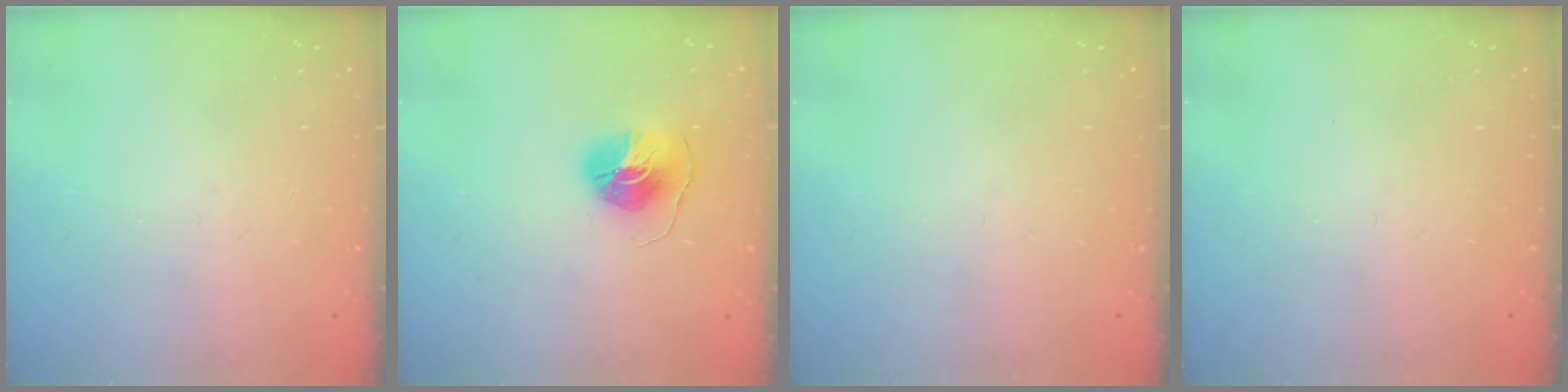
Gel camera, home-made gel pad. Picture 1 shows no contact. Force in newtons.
{"total": 9.2, "press": 9.2, "slide": 0.4}
{"total": 0.0}
{"total": 0.0}